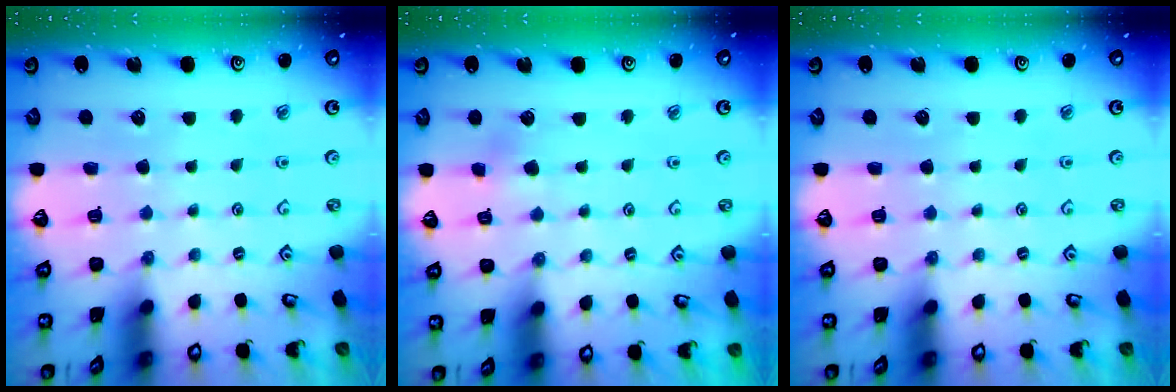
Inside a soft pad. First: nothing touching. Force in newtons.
{"total": 3.2, "press": 3.0, "slide": 0.9}
{"total": 0.0}